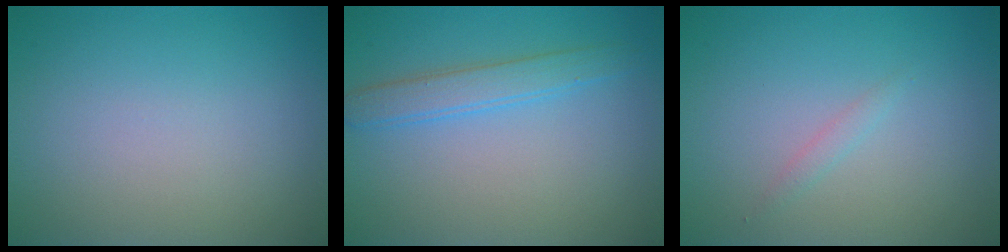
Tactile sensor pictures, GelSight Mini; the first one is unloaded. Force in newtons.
{"total": 2.5, "press": 2.5, "slide": 0.1}
{"total": 0.7, "press": 0.7, "slide": 0.1}